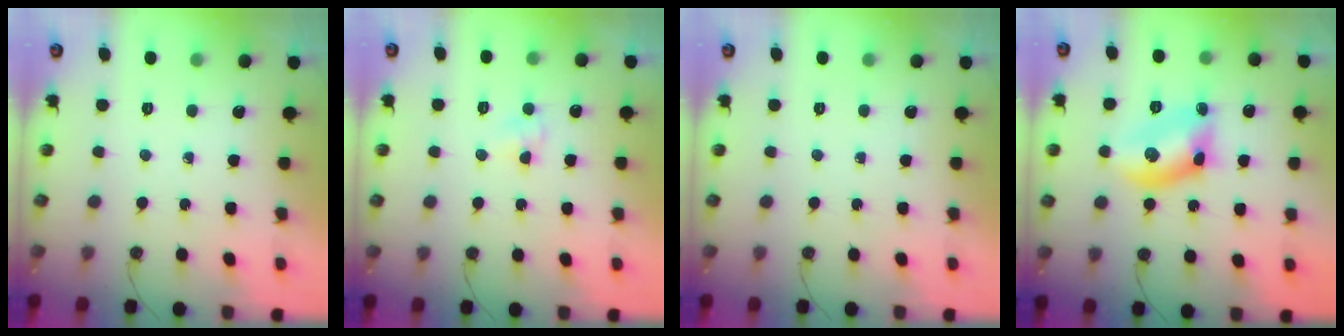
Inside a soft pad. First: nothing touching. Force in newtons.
{"total": 3.8, "press": 3.8, "slide": 0.3}
{"total": 0.0}
{"total": 10.7, "press": 10.7, "slide": 0.7}